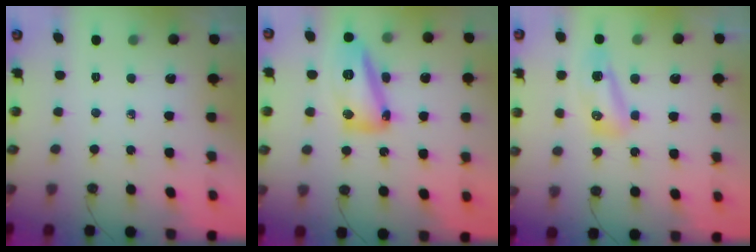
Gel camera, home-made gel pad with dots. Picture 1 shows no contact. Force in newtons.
{"total": 14.9, "press": 14.8, "slide": 1.1}
{"total": 17.6, "press": 11.6, "slide": 13.2}